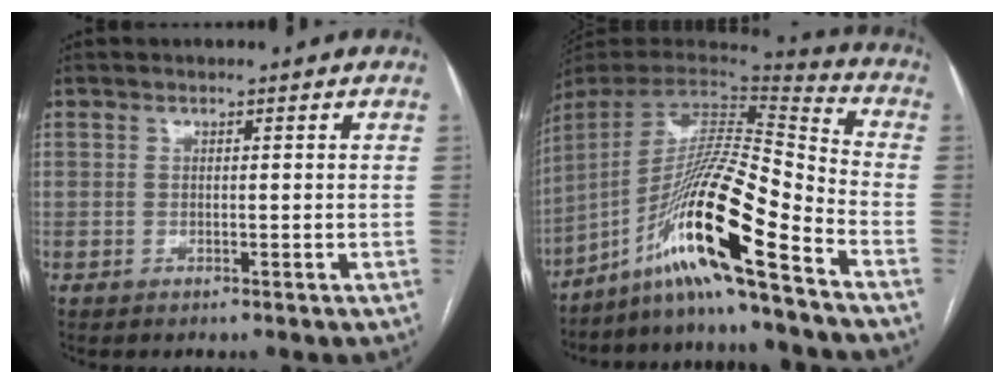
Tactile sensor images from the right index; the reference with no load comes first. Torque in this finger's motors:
{"motor_torque": [1.78, -0.36, 1.06, 0.21]}